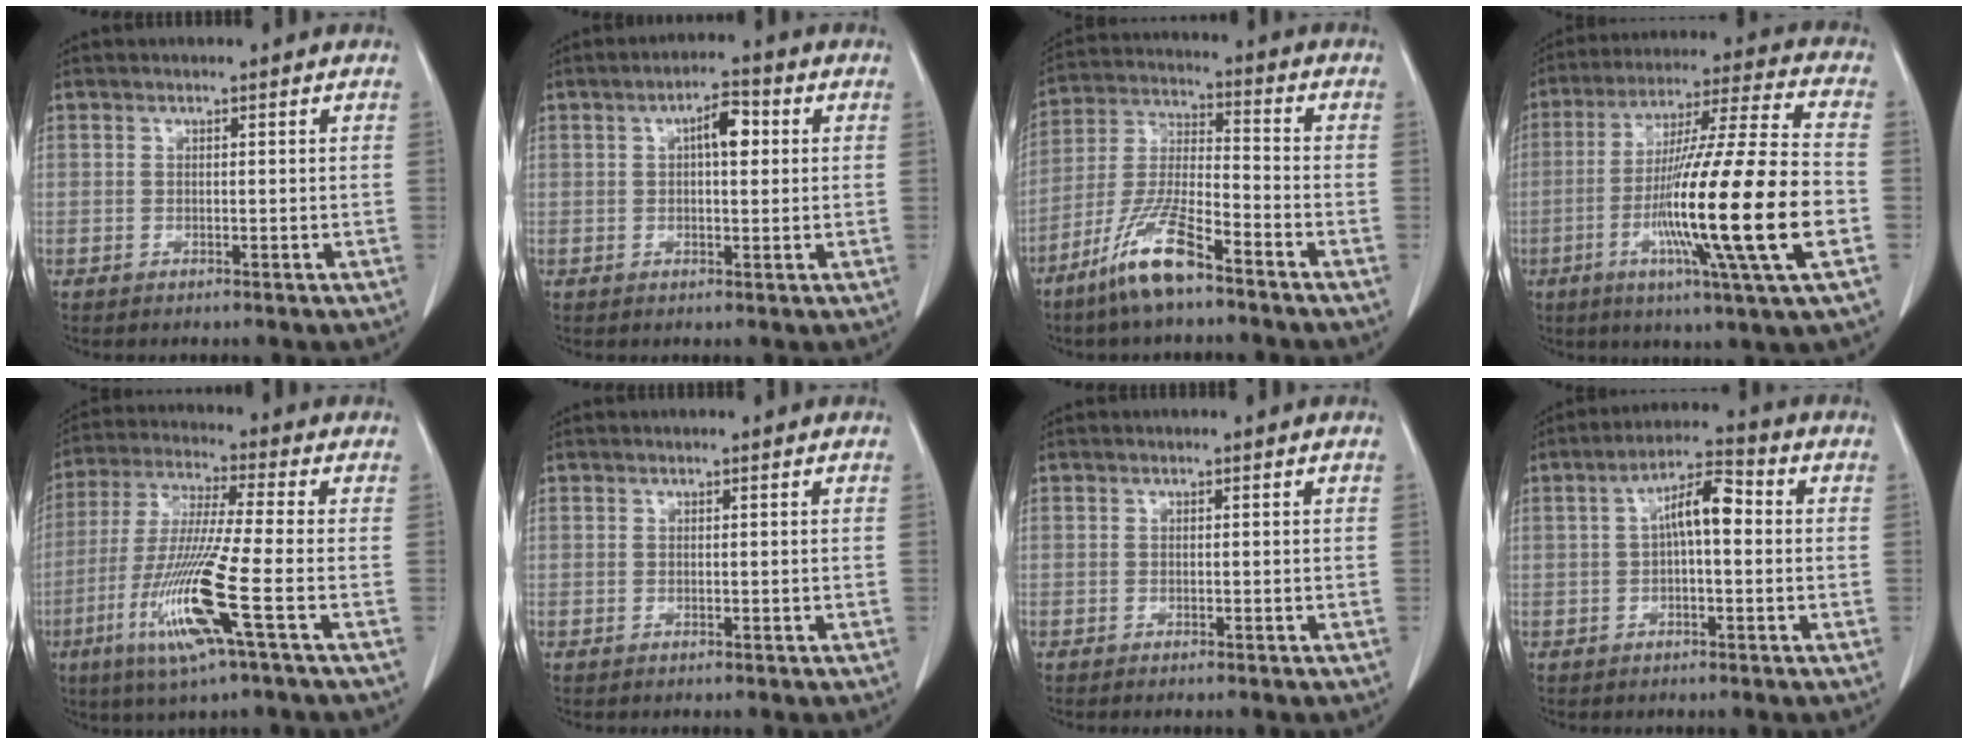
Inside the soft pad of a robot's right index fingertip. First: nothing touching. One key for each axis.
{"total": 4.7, "fx": 1.1, "fy": 1.7, "fz": 4.3, "tx": -0.069, "ty": 0.012, "tz": 0.016}
{"total": 11.1, "fx": -7.5, "fy": 1.7, "fz": 8.1, "tx": -0.170, "ty": -0.018, "tz": -0.146}
{"total": 22.1, "fx": -5.6, "fy": -0.7, "fz": 21.4, "tx": -0.369, "ty": -0.021, "tz": -0.107}
{"total": 13.9, "fx": -5.1, "fy": -0.7, "fz": 12.9, "tx": -0.269, "ty": -0.026, "tz": -0.104}
{"total": 0.0}
{"total": 0.5, "fx": -0.5, "fy": 0.0, "fz": 0.2, "tx": -0.007, "ty": -0.001, "tz": -0.008}
{"total": 6.7, "fx": 0.5, "fy": 2.0, "fz": 6.4, "tx": -0.114, "ty": 0.027, "tz": 0.005}